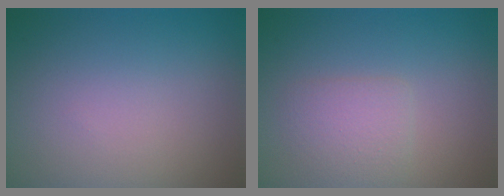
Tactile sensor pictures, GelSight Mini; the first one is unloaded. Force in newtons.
{"total": 2.2, "press": 2.2, "slide": 0.1}